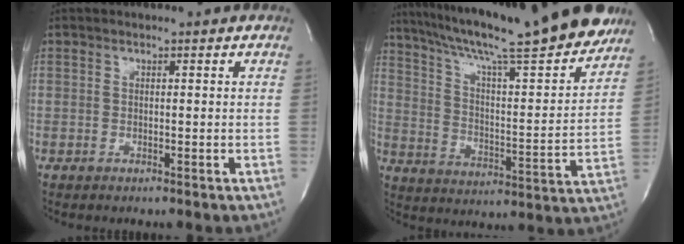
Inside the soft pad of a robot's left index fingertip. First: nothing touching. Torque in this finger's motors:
{"motor_torque": [0.68, -0.68, 0.74, 0.21]}